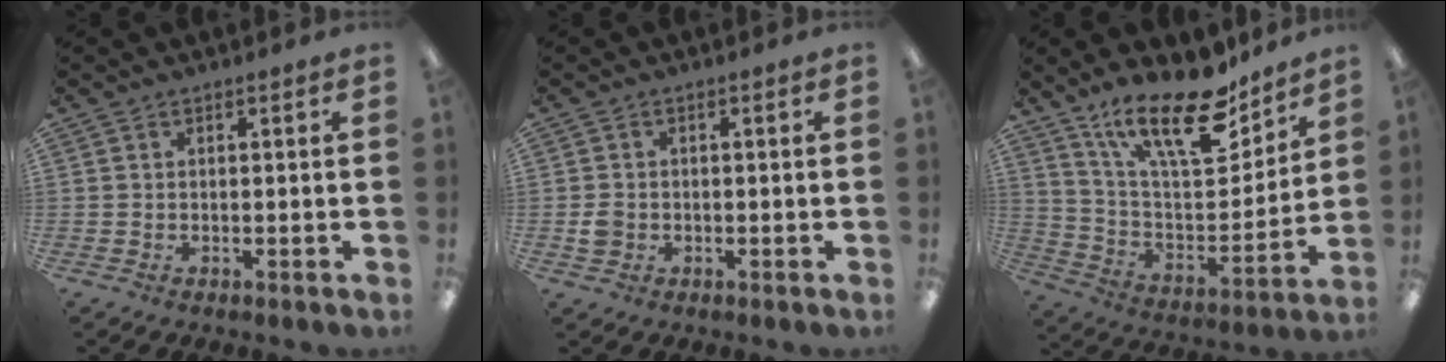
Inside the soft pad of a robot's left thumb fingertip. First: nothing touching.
{"total": 2.4, "force": [-0.6, 2.1, 1.2], "torque": [-0.020, 0.005, -0.011]}
{"total": 22.3, "force": [15.5, 8.3, 13.7], "torque": [-0.221, -0.099, 0.266]}